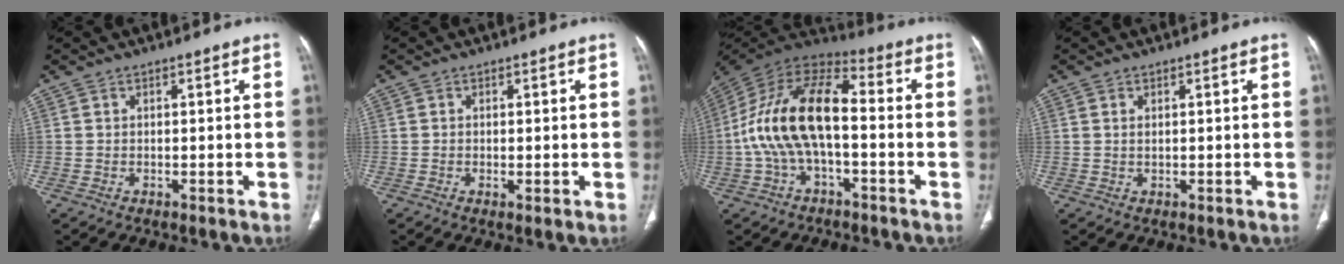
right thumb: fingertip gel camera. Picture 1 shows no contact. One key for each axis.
{"total": 1.4, "fx": -0.2, "fy": 0.3, "fz": 1.3, "tx": -0.031, "ty": -0.007, "tz": -0.003}
{"total": 17.7, "fx": -2.0, "fy": 8.7, "fz": 15.3, "tx": -0.298, "ty": 0.046, "tz": -0.044}
{"total": 0.9, "fx": 0.4, "fy": 0.3, "fz": 0.7, "tx": -0.019, "ty": 0.001, "tz": 0.010}